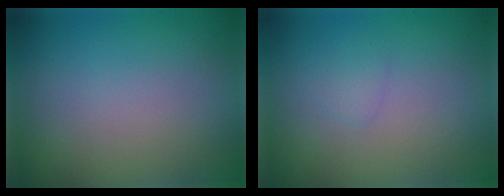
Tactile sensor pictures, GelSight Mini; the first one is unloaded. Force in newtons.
{"total": 0.8, "press": 0.8, "slide": 0.1}